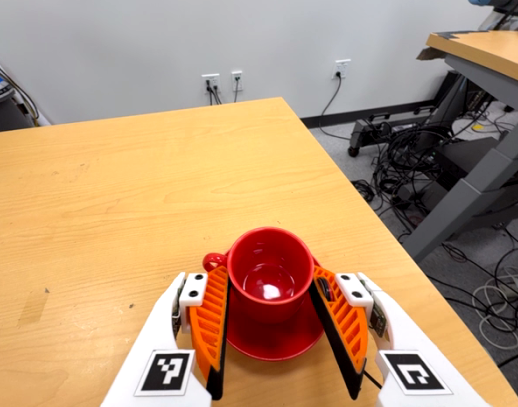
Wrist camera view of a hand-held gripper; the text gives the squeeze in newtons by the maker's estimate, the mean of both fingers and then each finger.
{"total": 0.6, "left": 0.3, "right": 0.8}